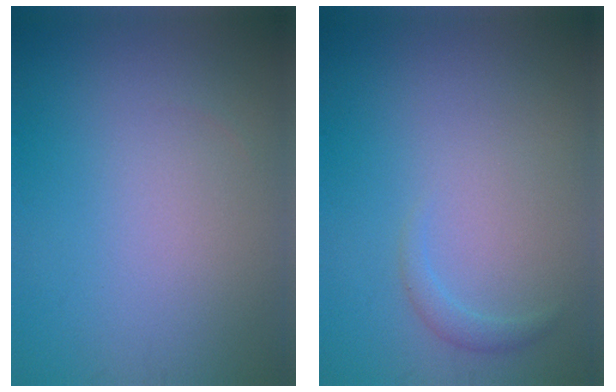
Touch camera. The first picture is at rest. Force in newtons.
{"total": 1.0, "press": 1.0, "slide": 0.1}